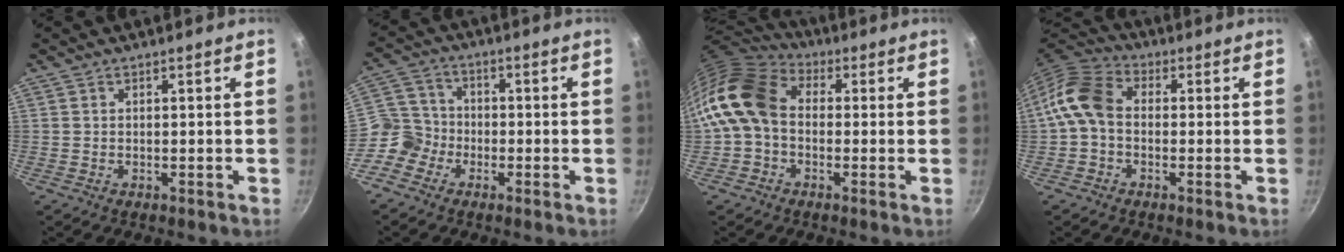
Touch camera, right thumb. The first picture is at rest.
{"total": 6.9, "force": [-3.3, 5.8, 1.6], "torque": [0.001, 0.036, -0.084]}
{"total": 13.8, "force": [-0.4, 10.3, 9.1], "torque": [-0.154, 0.032, -0.028]}
{"total": 9.0, "force": [-0.7, 6.7, 6.0], "torque": [-0.106, 0.030, -0.035]}